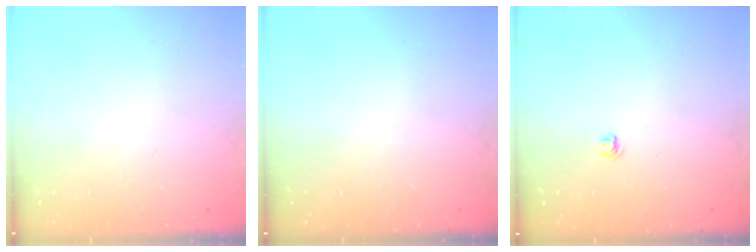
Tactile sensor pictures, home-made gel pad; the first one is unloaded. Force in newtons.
{"total": 0.0}
{"total": 4.1, "press": 4.1, "slide": 0.5}